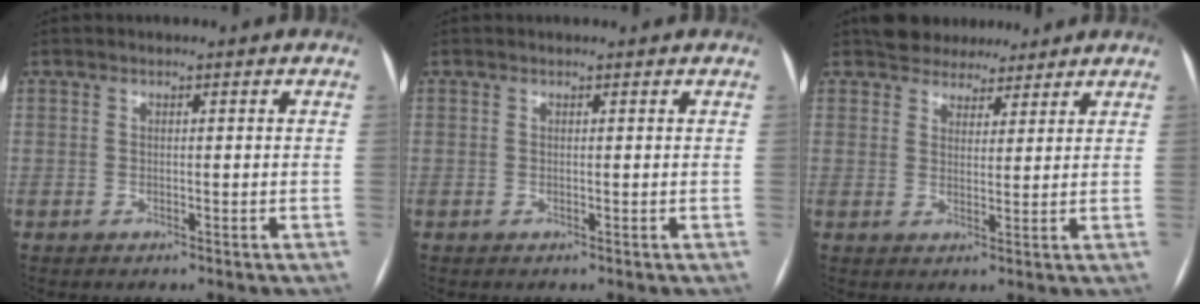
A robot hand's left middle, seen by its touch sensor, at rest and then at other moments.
{"total": 1.0, "force": [0.9, 0.2, 0.1], "torque": [-0.011, 0.011, 0.010]}
{"total": 6.4, "force": [5.5, 2.9, 1.4], "torque": [-0.010, 0.008, 0.082]}